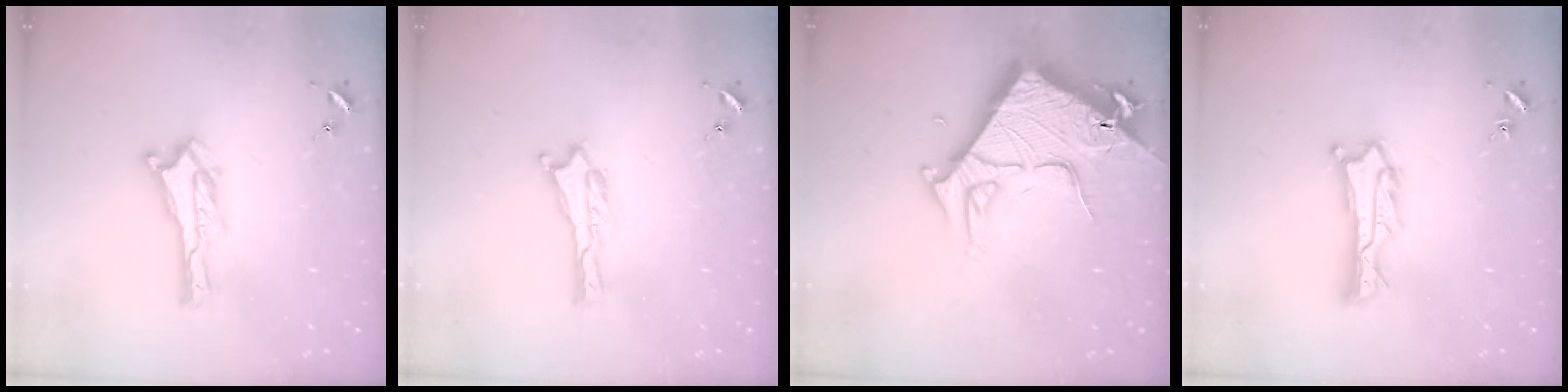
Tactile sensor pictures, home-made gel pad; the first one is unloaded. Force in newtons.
{"total": 0.0}
{"total": 9.2, "press": 9.2, "slide": 0.9}
{"total": 2.2, "press": 2.2, "slide": 0.2}